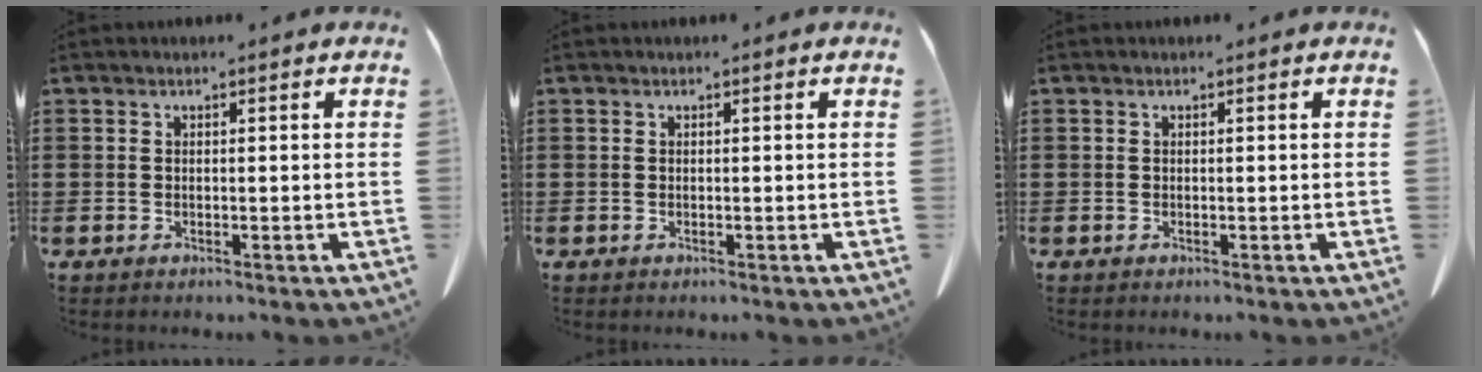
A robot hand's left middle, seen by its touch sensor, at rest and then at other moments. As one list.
[{"total": 0.0}, {"total": 0.0}]